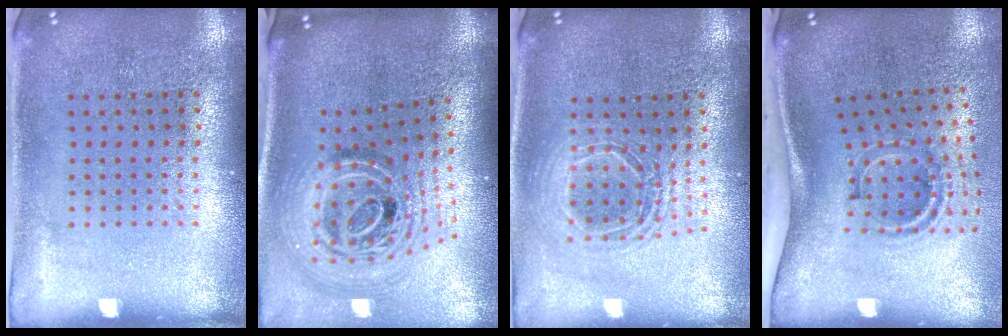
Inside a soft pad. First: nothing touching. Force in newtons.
{"total": 2.3, "press": 1.7, "slide": 1.5}
{"total": 1.6, "press": 1.3, "slide": 0.8}
{"total": 1.9, "press": 1.2, "slide": 1.5}